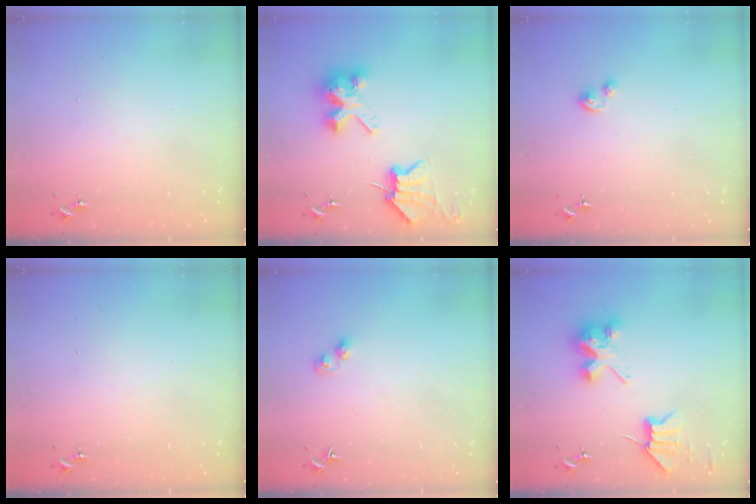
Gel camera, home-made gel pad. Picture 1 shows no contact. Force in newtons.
{"total": 9.5, "press": 9.4, "slide": 1.0}
{"total": 3.5, "press": 3.5, "slide": 0.4}
{"total": 0.0}
{"total": 3.8, "press": 3.8, "slide": 0.4}
{"total": 7.9, "press": 7.9, "slide": 0.4}